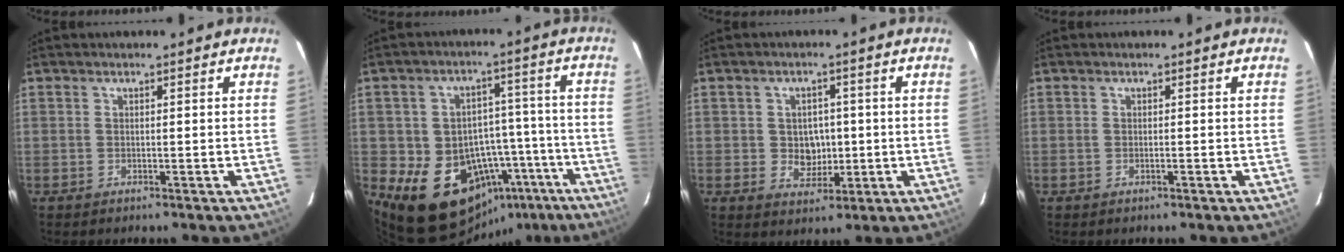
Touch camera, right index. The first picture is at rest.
{"total": 19.5, "force": [-10.7, 13.7, 8.7], "torque": [-0.152, 0.033, -0.118]}
{"total": 5.3, "force": [-0.2, 4.6, 2.7], "torque": [-0.049, 0.005, 0.007]}
{"total": 0.7, "force": [-0.2, 0.2, 0.6], "torque": [-0.011, 0.002, -0.004]}